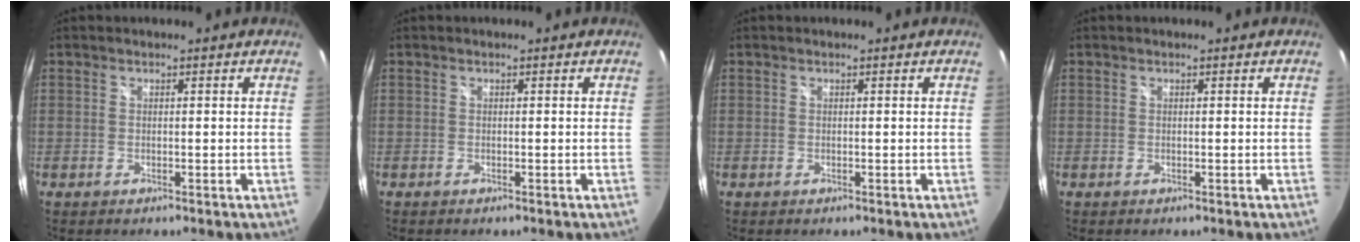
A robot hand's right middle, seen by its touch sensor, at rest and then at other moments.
{"total": 0.0}
{"total": 0.0}
{"total": 0.0}